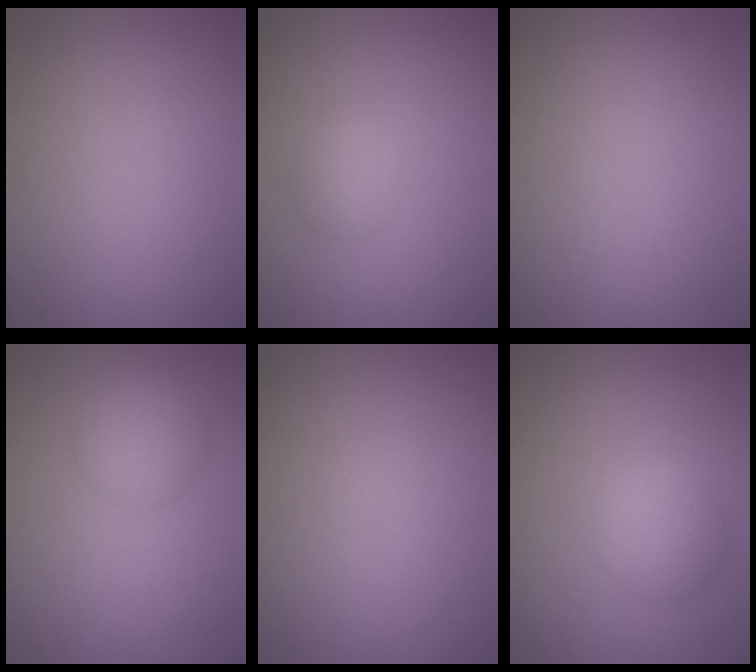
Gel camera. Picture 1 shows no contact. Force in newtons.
{"total": 1.8, "press": 1.8, "slide": 0.2}
{"total": 0.0}
{"total": 3.4, "press": 3.4, "slide": 0.1}
{"total": 0.0}
{"total": 3.0, "press": 3.0, "slide": 0.1}